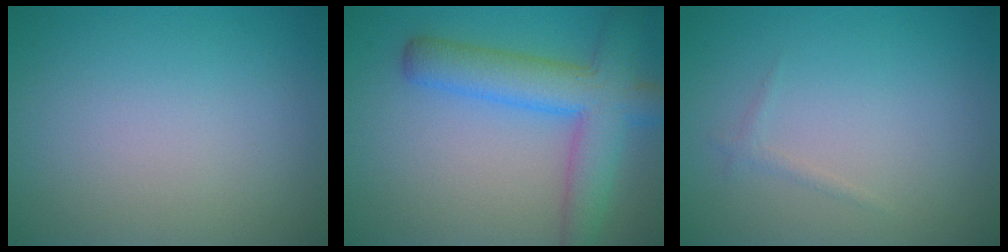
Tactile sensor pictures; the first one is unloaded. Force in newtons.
{"total": 7.0, "press": 7.0, "slide": 0.3}
{"total": 0.7, "press": 0.7, "slide": 0.0}